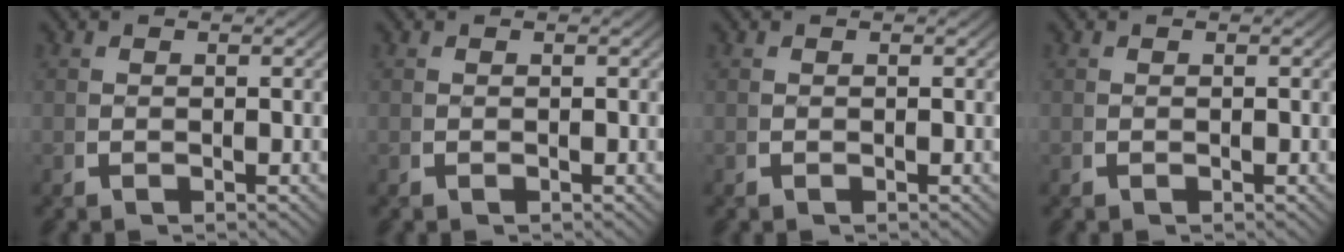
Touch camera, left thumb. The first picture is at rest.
{"total": 0.0}
{"total": 0.0}
{"total": 0.0}